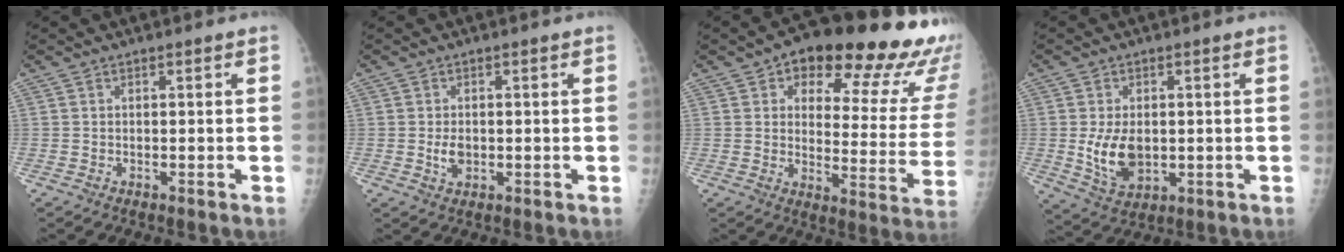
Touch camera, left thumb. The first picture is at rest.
{"total": 2.8, "force": [-0.1, 1.9, 2.1], "torque": [-0.034, -0.003, 0.003]}
{"total": 26.1, "force": [16.0, 10.4, 17.7], "torque": [-0.186, -0.053, 0.198]}
{"total": 8.3, "force": [-0.1, 5.3, 6.3], "torque": [-0.101, -0.014, 0.013]}